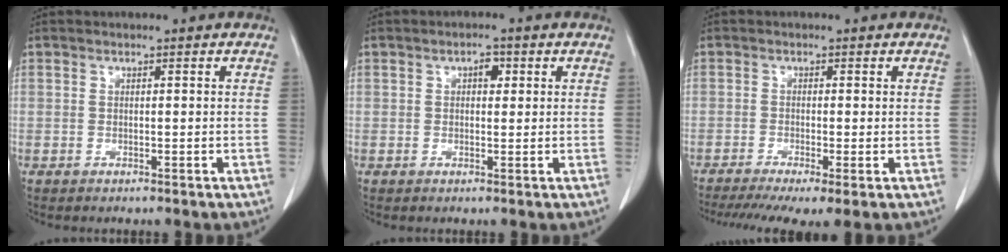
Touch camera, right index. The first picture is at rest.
{"total": 2.0, "force": [0.7, 1.1, 1.5], "torque": [-0.022, 0.006, 0.008]}
{"total": 8.2, "force": [-5.5, 1.3, 5.9], "torque": [-0.096, -0.013, -0.091]}